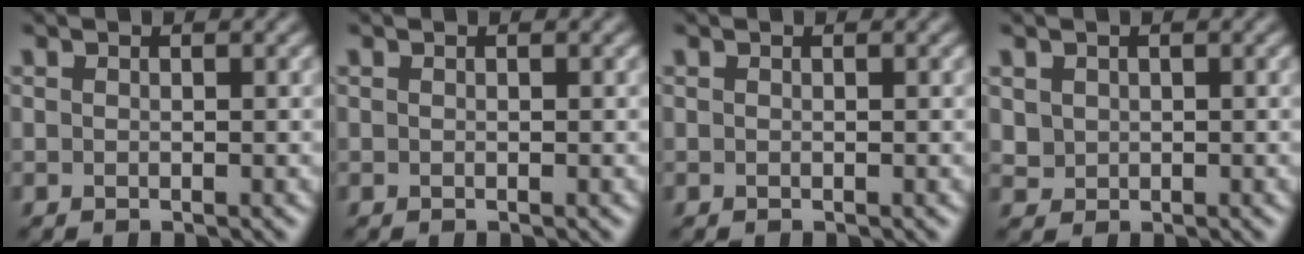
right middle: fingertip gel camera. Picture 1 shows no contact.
{"total": 0.0}
{"total": 0.0}
{"total": 1.2, "force": [0.4, 1.1, 0.3], "torque": [-0.008, -0.005, 0.012]}